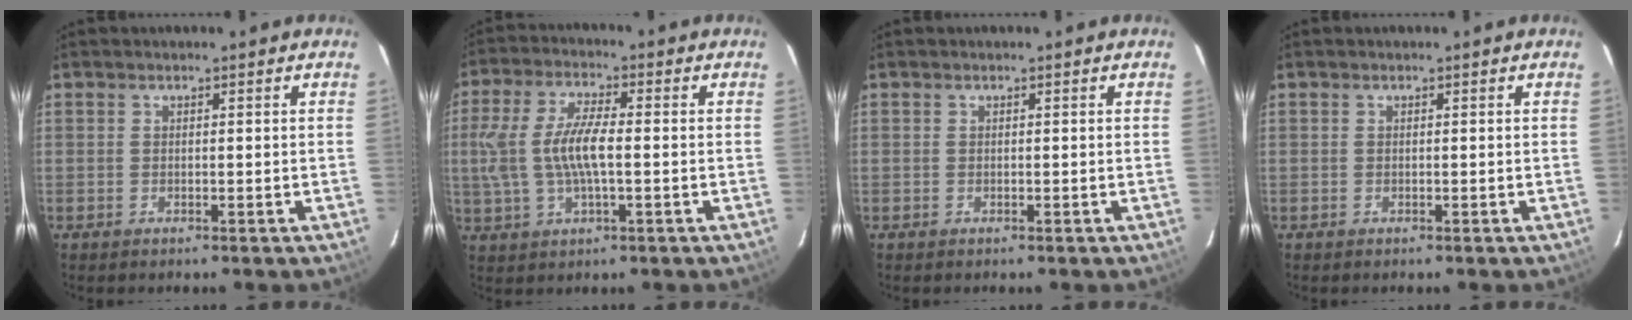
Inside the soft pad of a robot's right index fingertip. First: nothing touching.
{"total": 10.3, "force": [-0.4, 3.6, 9.7], "torque": [-0.200, 0.007, -0.004]}
{"total": 0.0}
{"total": 0.0}